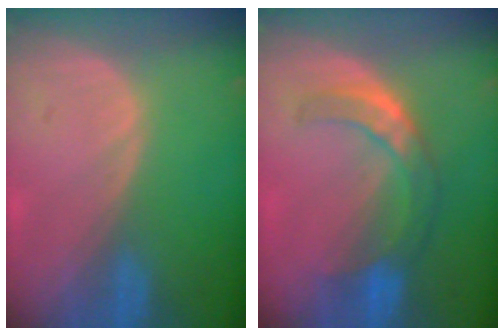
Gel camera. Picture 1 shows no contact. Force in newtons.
{"total": 7.6, "press": 6.5, "slide": 4.0}